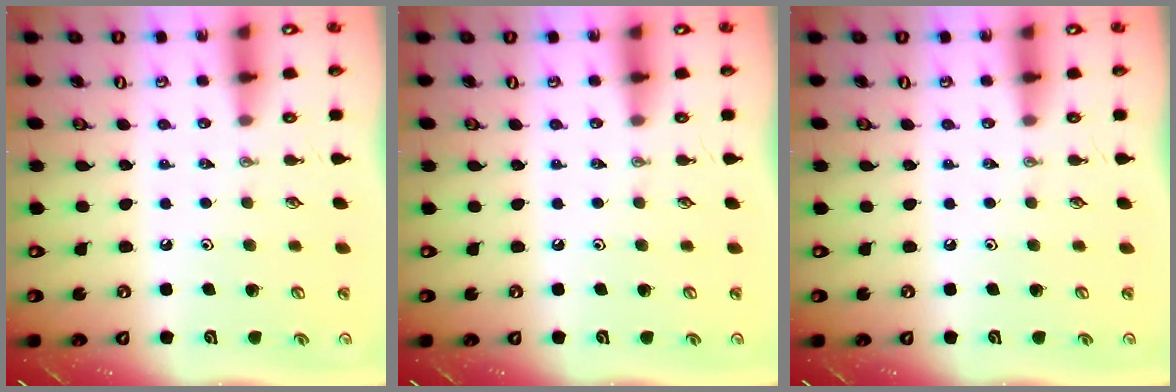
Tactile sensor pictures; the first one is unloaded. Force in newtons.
{"total": 0.0}
{"total": 0.0}